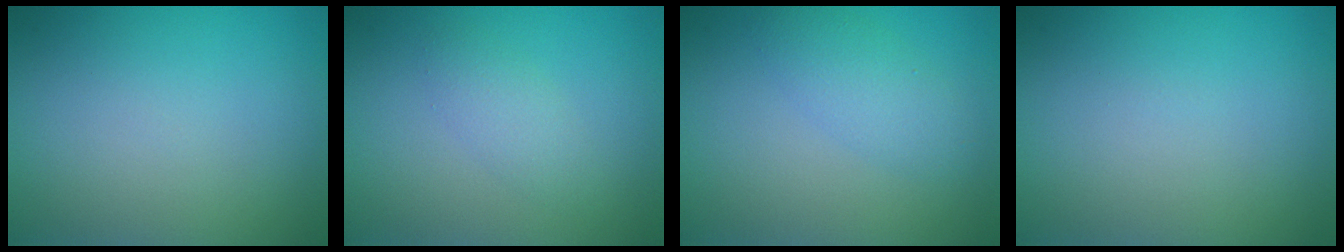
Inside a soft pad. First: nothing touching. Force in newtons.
{"total": 1.8, "press": 1.8, "slide": 0.1}
{"total": 2.5, "press": 2.5, "slide": 0.1}
{"total": 0.0}